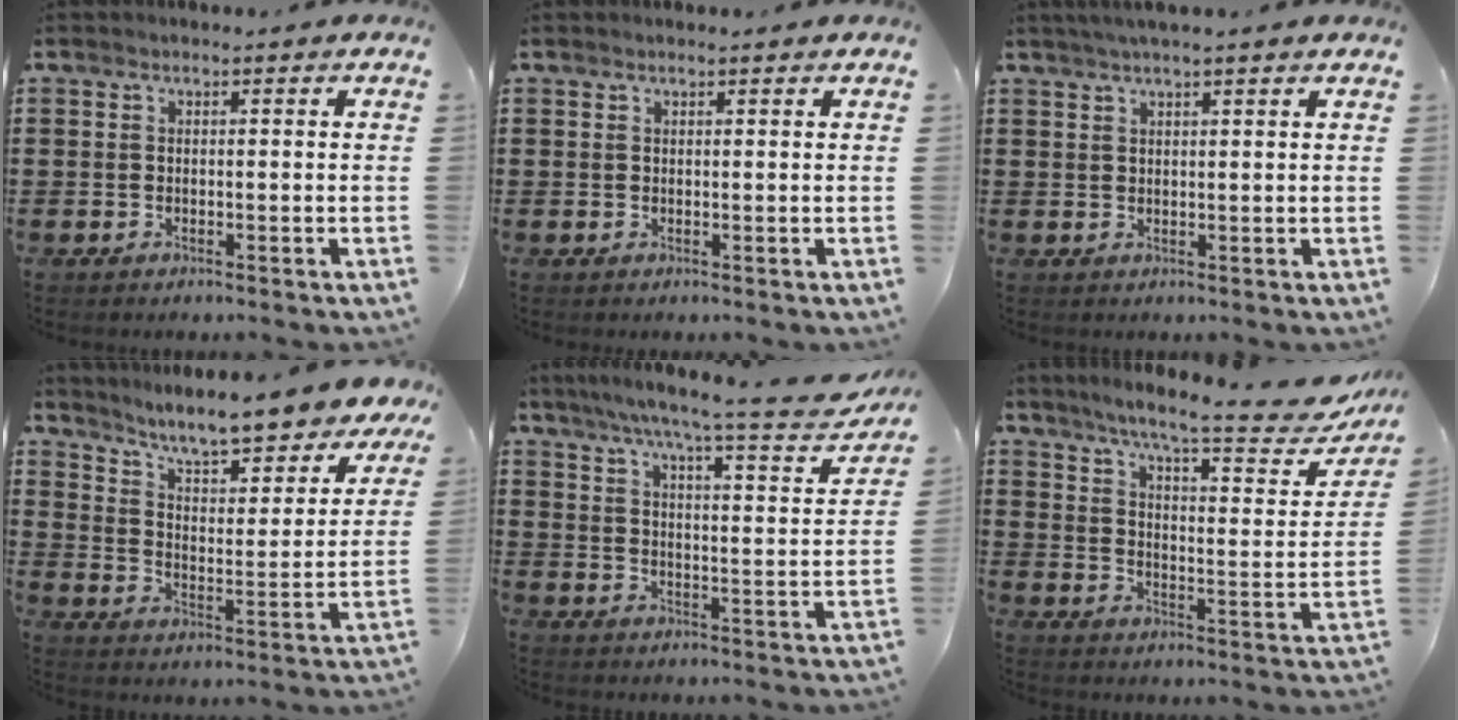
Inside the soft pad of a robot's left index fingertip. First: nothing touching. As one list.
[{"total": 0.5, "force": [0.4, 0.0, 0.3], "torque": [-0.007, 0.000, 0.009]}, {"total": 2.1, "force": [1.7, -0.2, 1.2], "torque": [-0.024, 0.004, 0.032]}, {"total": 7.2, "force": [6.8, -0.4, 2.4], "torque": [-0.075, -0.054, 0.111]}, {"total": 7.4, "force": [6.0, -0.3, 4.3], "torque": [-0.099, -0.046, 0.095]}, {"total": 9.9, "force": [8.0, 0.4, 5.8], "torque": [-0.117, -0.053, 0.127]}]